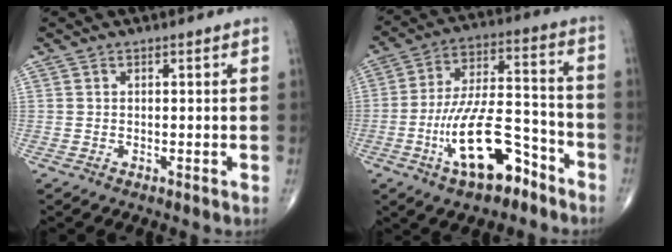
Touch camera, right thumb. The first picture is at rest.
{"total": 16.3, "force": [-8.1, 6.7, 12.4], "torque": [-0.209, 0.062, -0.137]}